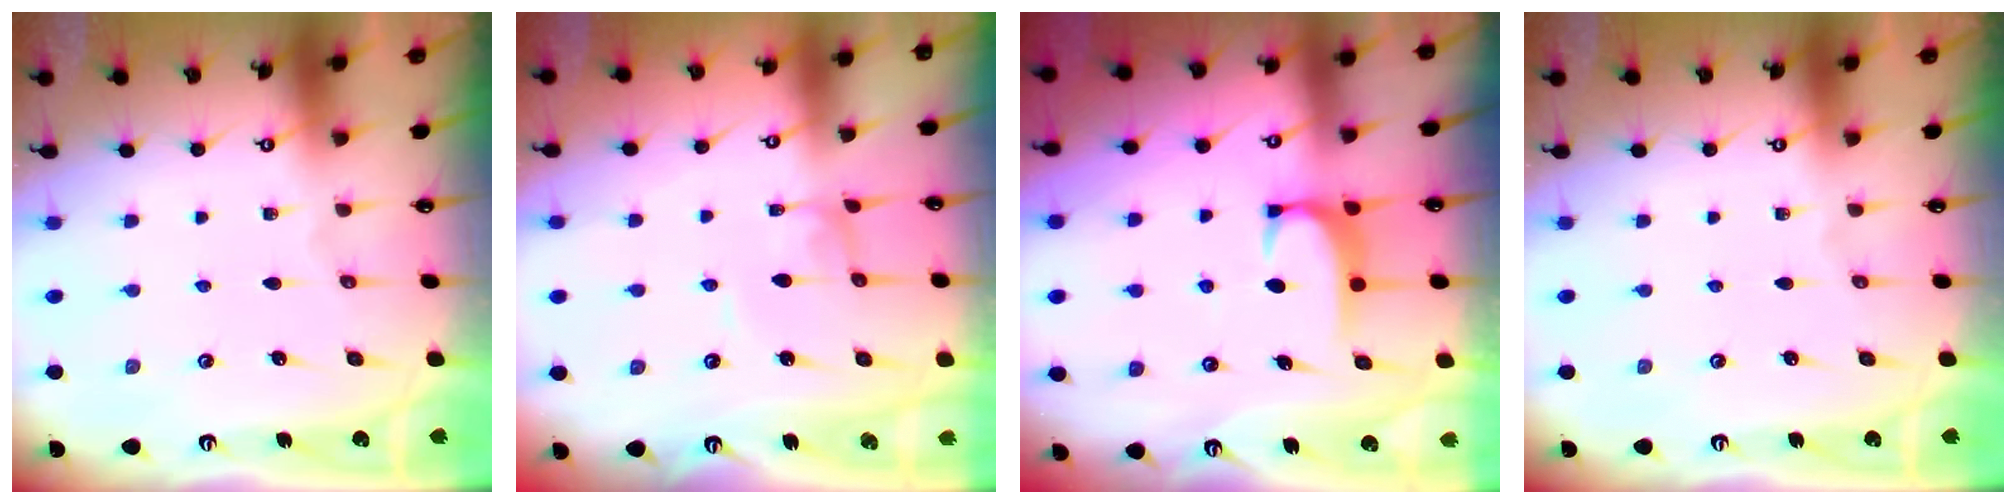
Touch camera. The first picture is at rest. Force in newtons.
{"total": 2.2, "press": 2.2, "slide": 0.1}
{"total": 1.9, "press": 1.9, "slide": 0.5}
{"total": 0.0}